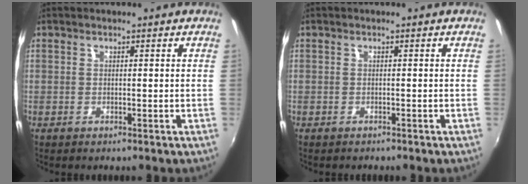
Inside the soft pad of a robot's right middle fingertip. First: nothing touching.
{"total": 0.7, "force": [-0.6, 0.3, 0.0], "torque": [-0.003, -0.002, -0.010]}